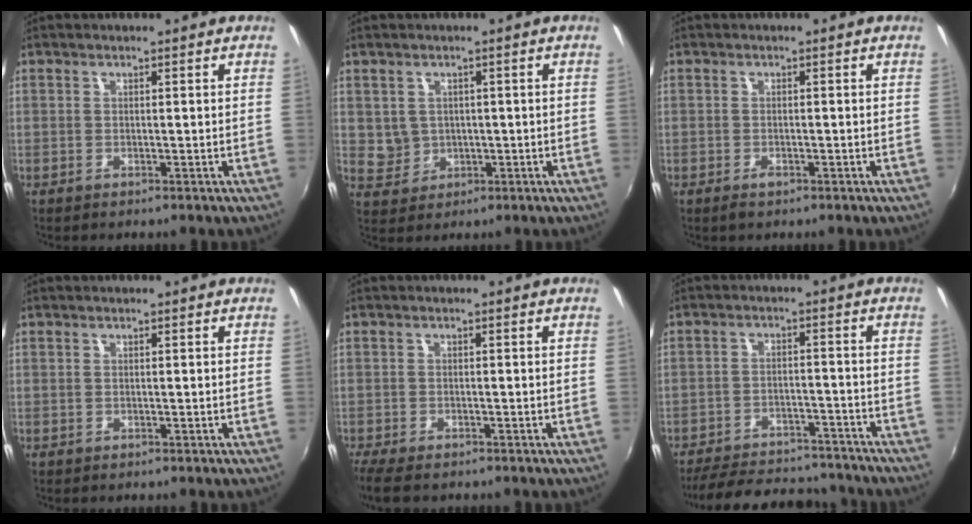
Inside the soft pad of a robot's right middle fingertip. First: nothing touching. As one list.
[{"total": 3.8, "force": [0.4, 3.7, 0.8], "torque": [-0.015, 0.006, 0.016]}, {"total": 1.3, "force": [-0.9, 0.6, 0.7], "torque": [-0.012, -0.004, -0.018]}, {"total": 0.0}, {"total": 5.7, "force": [-4.5, 1.4, 3.2], "torque": [-0.078, -0.030, -0.083]}, {"total": 20.3, "force": [-17.6, 6.4, 7.8], "torque": [-0.168, 0.010, -0.231]}]